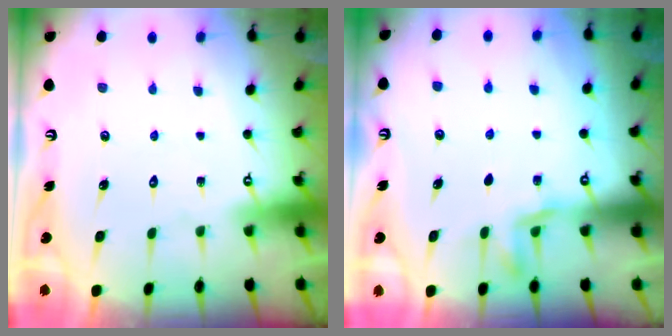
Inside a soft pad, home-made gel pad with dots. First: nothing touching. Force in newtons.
{"total": 3.1, "press": 3.0, "slide": 0.7}